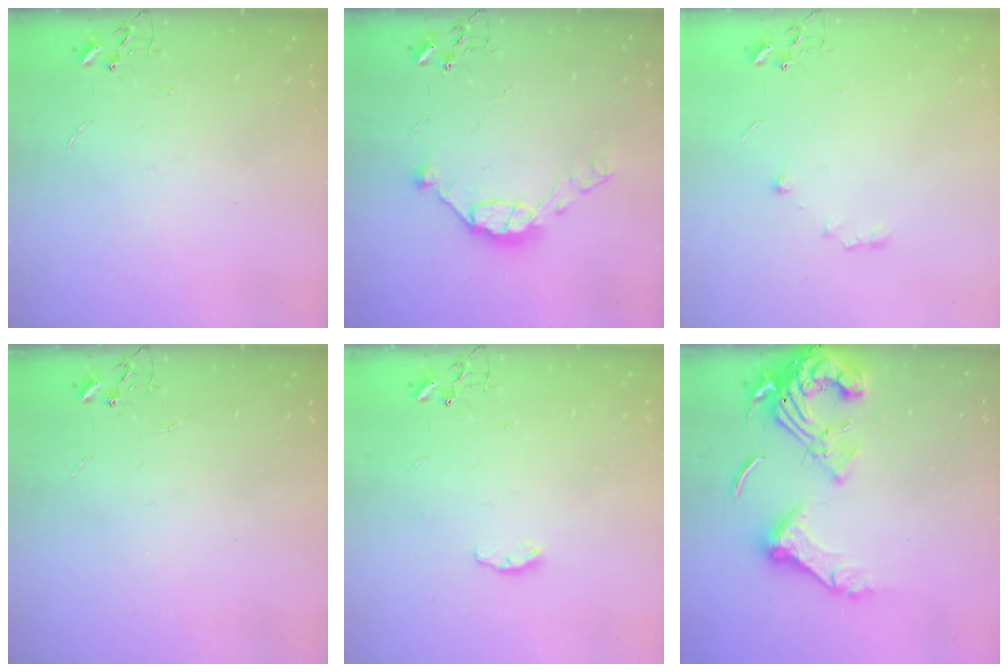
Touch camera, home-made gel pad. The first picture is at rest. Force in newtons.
{"total": 11.7, "press": 11.7, "slide": 1.1}
{"total": 6.9, "press": 6.9, "slide": 0.7}
{"total": 0.0}
{"total": 4.7, "press": 4.6, "slide": 0.6}
{"total": 17.5, "press": 17.4, "slide": 1.9}